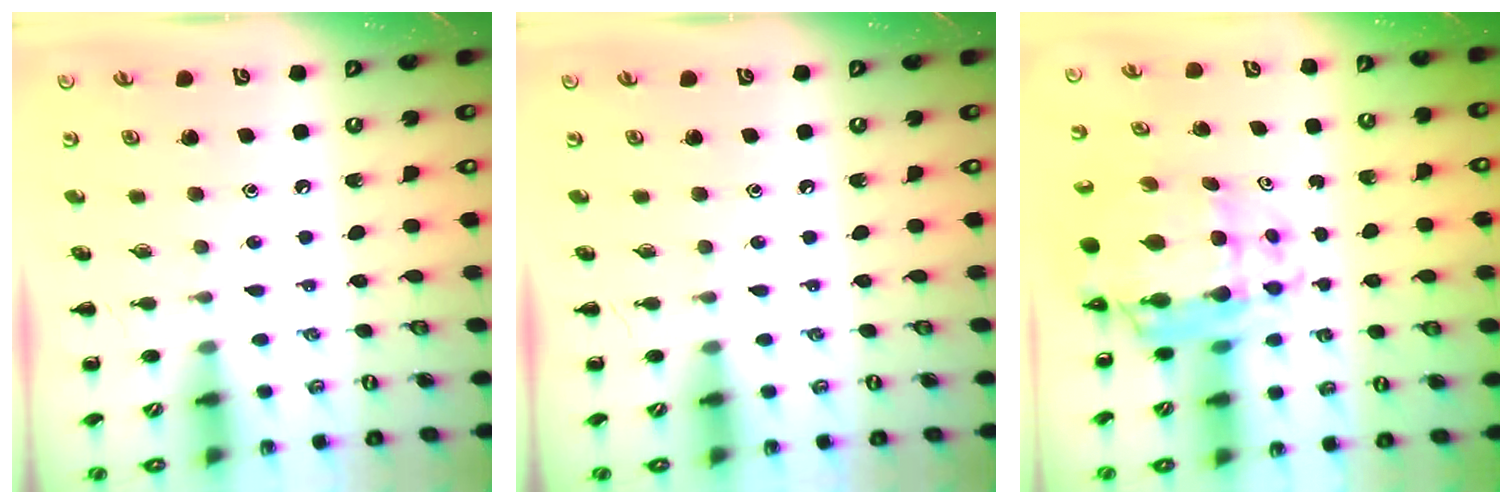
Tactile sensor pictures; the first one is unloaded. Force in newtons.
{"total": 0.0}
{"total": 10.8, "press": 10.3, "slide": 3.5}